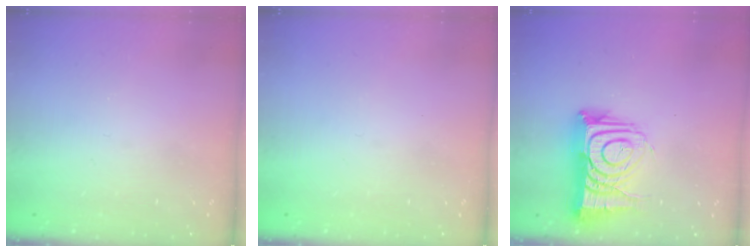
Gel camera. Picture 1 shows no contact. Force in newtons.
{"total": 0.0}
{"total": 14.4, "press": 14.4, "slide": 1.1}